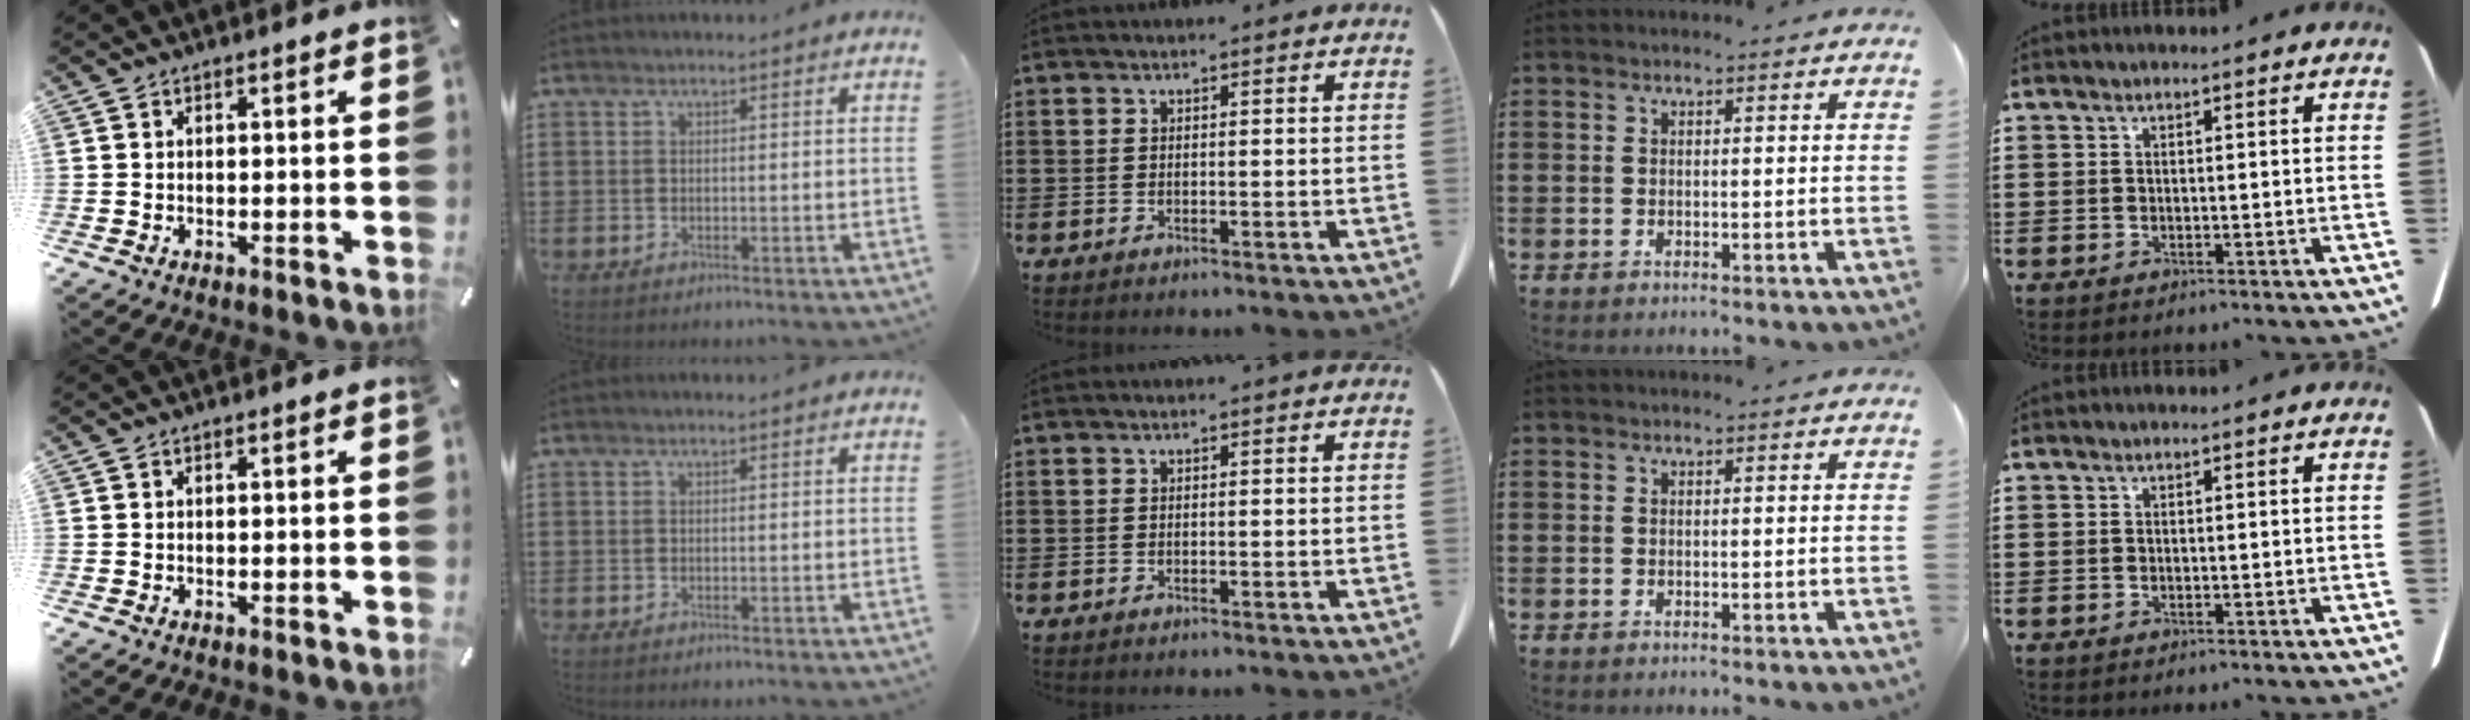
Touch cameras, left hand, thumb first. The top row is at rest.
{}